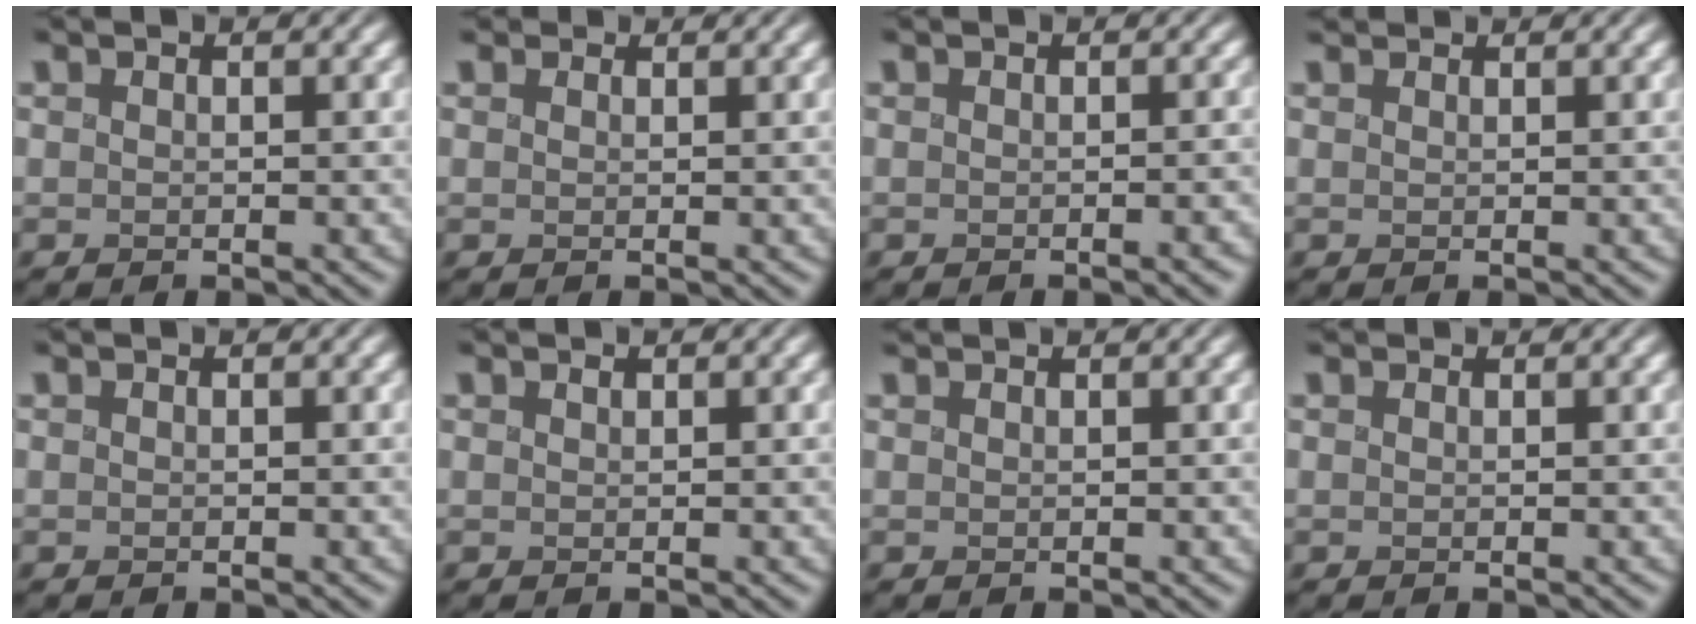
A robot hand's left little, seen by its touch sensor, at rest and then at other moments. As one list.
[{"total": 1.9, "force": [1.5, 1.0, 0.6], "torque": [-0.013, -0.004, 0.028]}, {"total": 1.3, "force": [-0.6, 0.6, 1.1], "torque": [0.001, 0.004, -0.009]}, {"total": 1.9, "force": [1.8, 0.4, 0.5], "torque": [-0.004, 0.000, 0.029]}, {"total": 0.0}, {"total": 0.0}, {"total": 1.1, "force": [1.0, 0.0, 0.3], "torque": [0.000, 0.003, 0.014]}, {"total": 0.9, "force": [0.8, 0.3, 0.2], "torque": [-0.005, 0.003, 0.011]}]